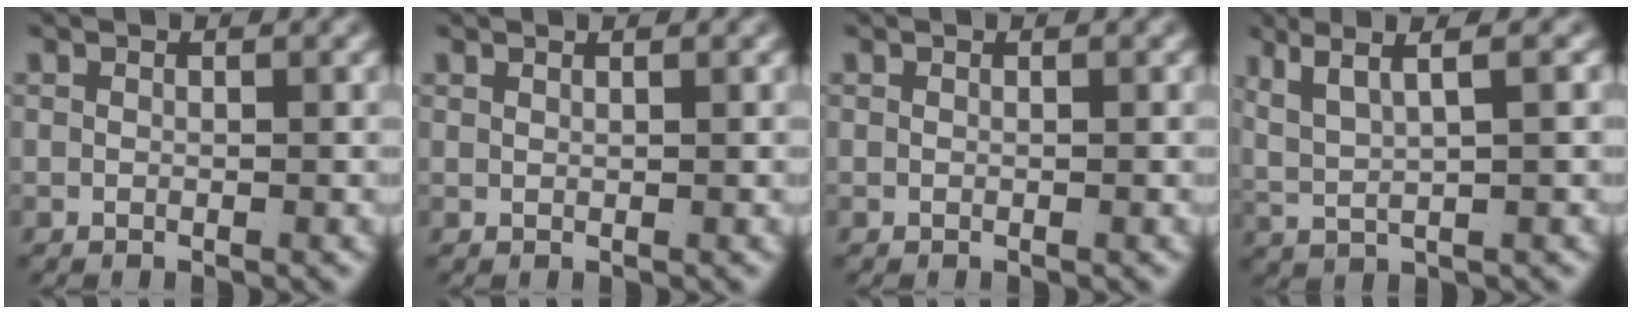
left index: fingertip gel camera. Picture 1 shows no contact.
{"total": 0.9, "force": [0.6, -0.7, 0.1], "torque": [0.002, -0.001, 0.015]}
{"total": 0.0}
{"total": 6.5, "force": [2.8, 3.5, 4.7], "torque": [-0.089, 0.016, 0.043]}